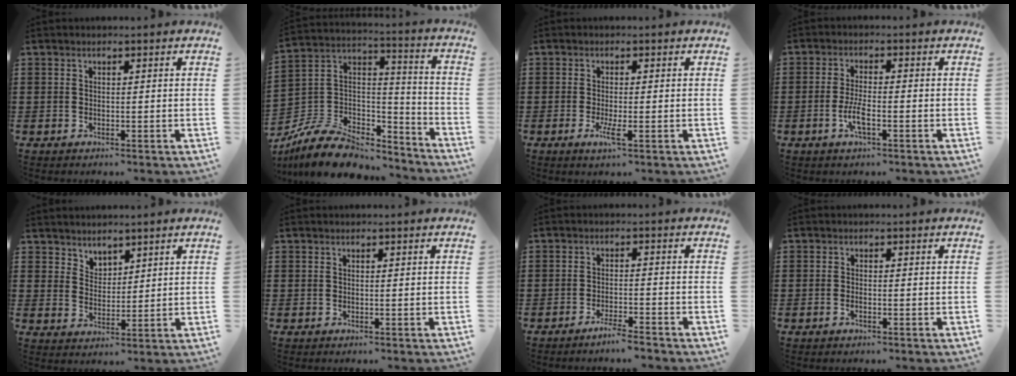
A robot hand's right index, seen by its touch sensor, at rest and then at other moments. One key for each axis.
{"total": 10.6, "fx": -8.3, "fy": 5.2, "fz": 4.2, "tx": -0.097, "ty": 0.022, "tz": -0.159}
{"total": 2.9, "fx": -1.1, "fy": 0.2, "fz": 2.7, "tx": -0.060, "ty": -0.015, "tz": -0.022}
{"total": 3.8, "fx": -1.5, "fy": 0.6, "fz": 3.5, "tx": -0.080, "ty": -0.008, "tz": -0.032}
{"total": 3.2, "fx": 2.8, "fy": 1.5, "fz": -0.3, "tx": -0.005, "ty": -0.001, "tz": 0.055}
{"total": 0.0}
{"total": 3.0, "fx": -2.7, "fy": 0.0, "fz": 1.2, "tx": -0.020, "ty": 0.004, "tz": -0.053}
{"total": 0.8, "fx": -0.5, "fy": 0.1, "fz": 0.6, "tx": -0.013, "ty": -0.006, "tz": -0.008}